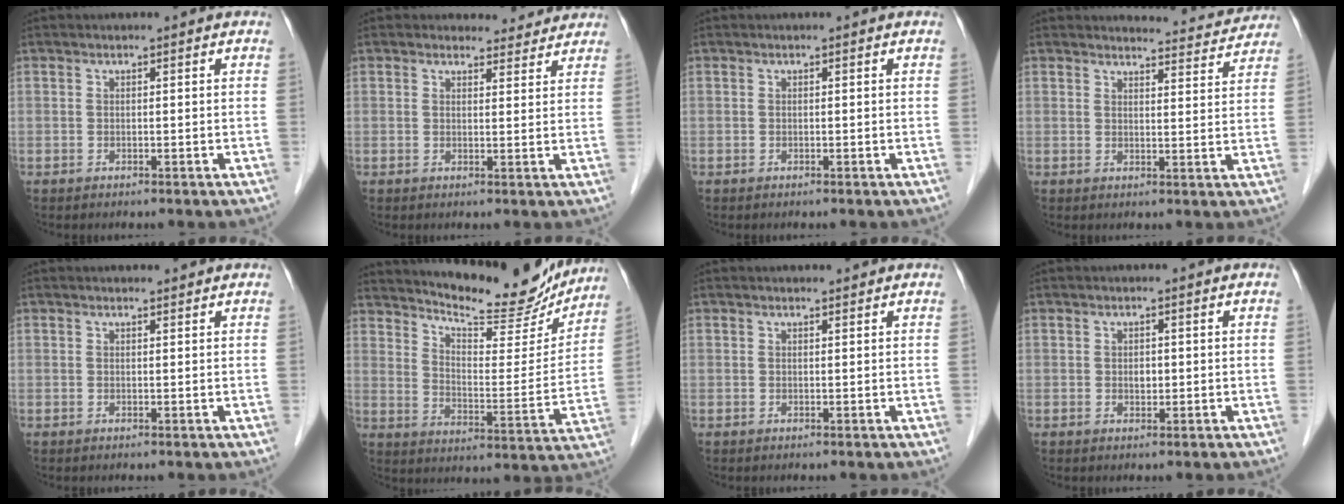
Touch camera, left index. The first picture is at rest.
{"total": 3.7, "force": [3.4, 1.4, -0.3], "torque": [0.009, -0.004, 0.031]}
{"total": 0.0}
{"total": 7.0, "force": [7.0, 0.7, -0.1], "torque": [0.008, -0.016, 0.069]}
{"total": 0.7, "force": [0.7, 0.1, 0.1], "torque": [-0.009, 0.000, 0.010]}
{"total": 18.8, "force": [16.6, 2.5, 8.5], "torque": [-0.136, -0.013, 0.239]}
{"total": 0.6, "force": [0.6, 0.1, 0.1], "torque": [-0.008, 0.000, 0.008]}
{"total": 1.2, "force": [-0.3, 0.9, 0.9], "torque": [-0.013, -0.003, -0.004]}